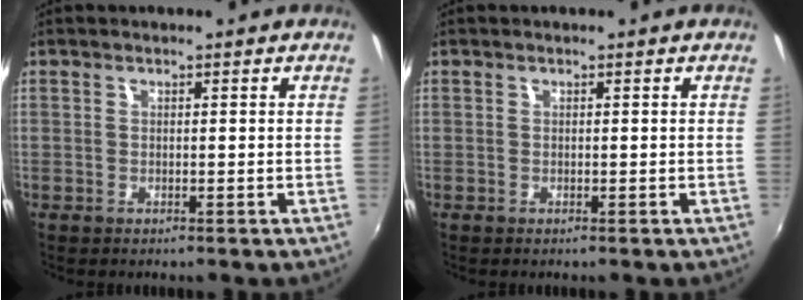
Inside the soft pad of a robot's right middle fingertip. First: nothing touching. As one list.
[{"total": 0.0}]